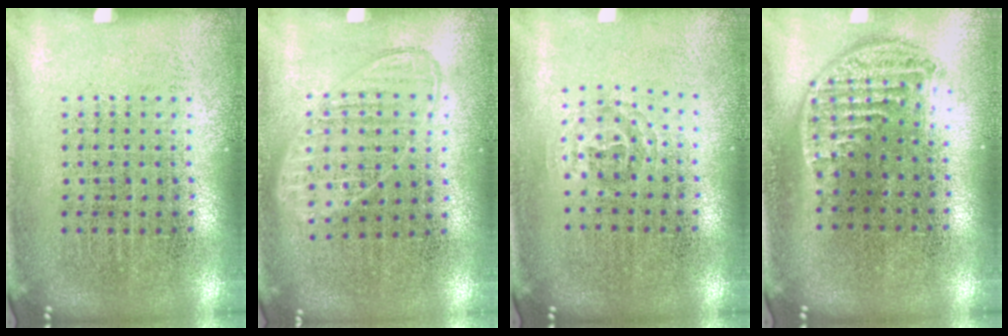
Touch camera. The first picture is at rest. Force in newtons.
{"total": 0.9, "press": 0.8, "slide": 0.3}
{"total": 0.9, "press": 0.6, "slide": 0.7}
{"total": 1.3, "press": 1.1, "slide": 0.6}